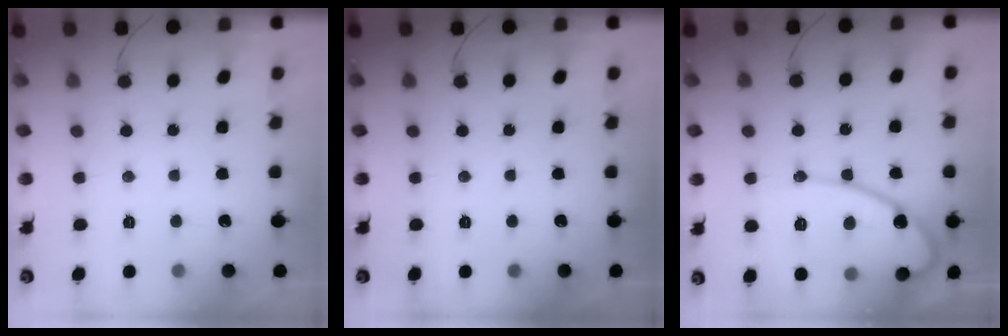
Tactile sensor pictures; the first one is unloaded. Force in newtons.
{"total": 0.0}
{"total": 14.1, "press": 14.1, "slide": 1.0}